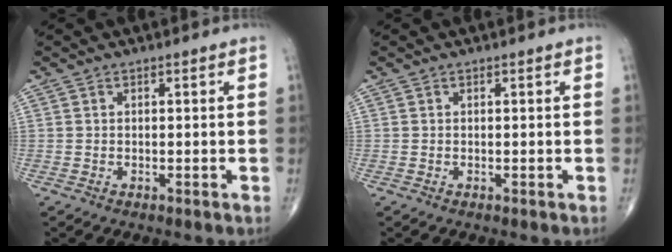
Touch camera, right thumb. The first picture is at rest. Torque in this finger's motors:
{"motor_torque": [0.20, 0.06, -0.04, -0.17, 0.04]}